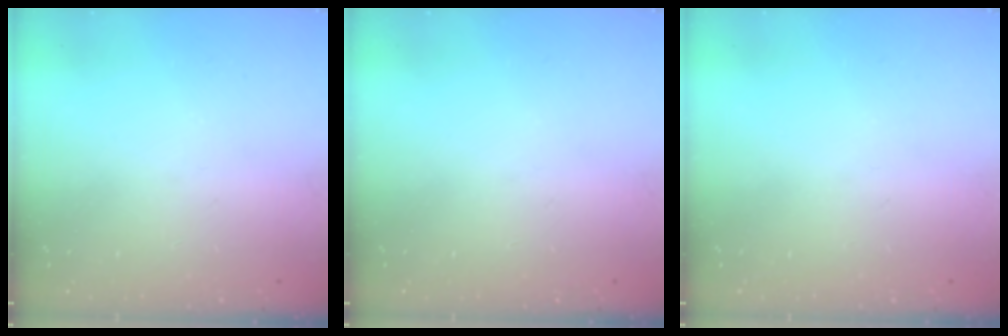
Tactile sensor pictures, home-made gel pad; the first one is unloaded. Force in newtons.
{"total": 0.0}
{"total": 0.0}